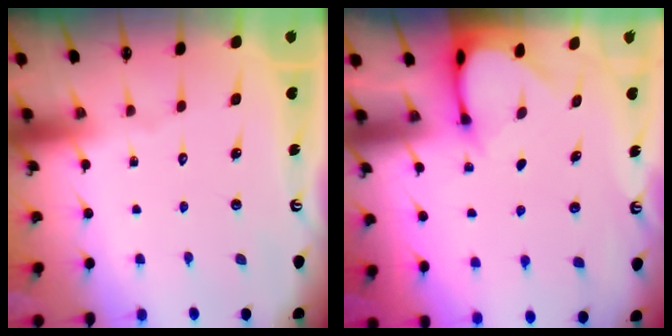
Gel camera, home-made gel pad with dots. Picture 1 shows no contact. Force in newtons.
{"total": 3.3, "press": 3.3, "slide": 0.2}